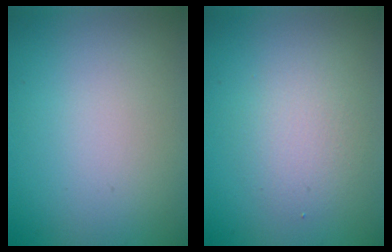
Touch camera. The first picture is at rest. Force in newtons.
{"total": 2.4, "press": 2.4, "slide": 0.3}